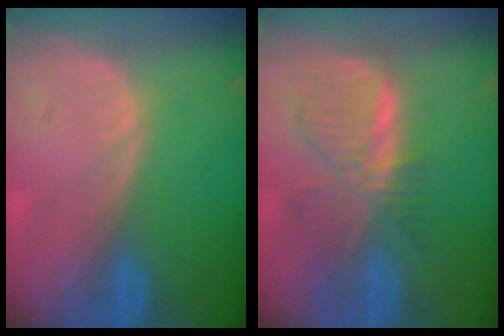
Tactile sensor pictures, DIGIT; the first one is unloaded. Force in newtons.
{"total": 7.9, "press": 7.0, "slide": 3.6}